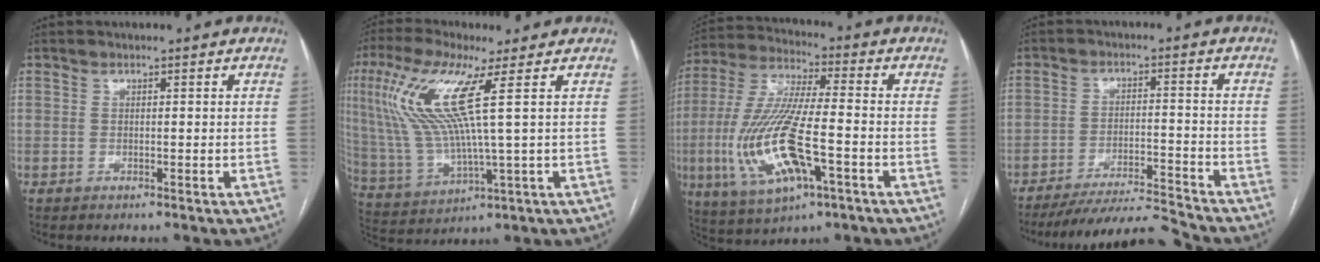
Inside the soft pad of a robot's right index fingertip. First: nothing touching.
{"total": 13.4, "force": [4.4, 0.8, 12.6], "torque": [-0.296, 0.005, 0.089]}
{"total": 17.2, "force": [-5.0, 4.0, 16.0], "torque": [-0.348, -0.013, -0.084]}
{"total": 9.9, "force": [-9.6, -1.3, 1.5], "torque": [-0.021, 0.005, -0.171]}